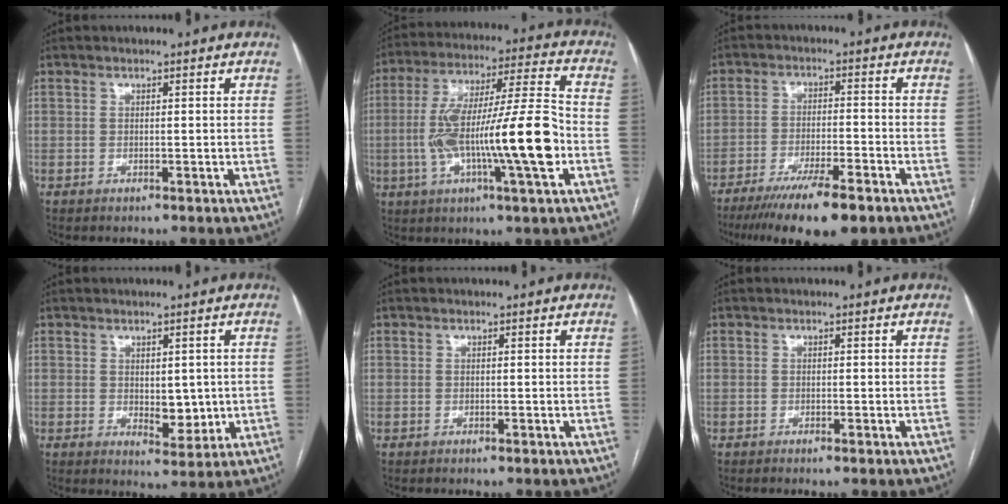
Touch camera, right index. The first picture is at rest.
{"total": 19.3, "force": [-3.8, 1.3, 18.9], "torque": [-0.335, 0.006, -0.062]}
{"total": 12.4, "force": [-8.8, 2.3, 8.5], "torque": [-0.138, -0.026, -0.141]}
{"total": 4.7, "force": [0.0, 2.4, 4.0], "torque": [-0.054, -0.007, 0.011]}
{"total": 0.0}
{"total": 0.7, "force": [-0.5, -0.1, 0.5], "torque": [-0.010, 0.000, -0.008]}